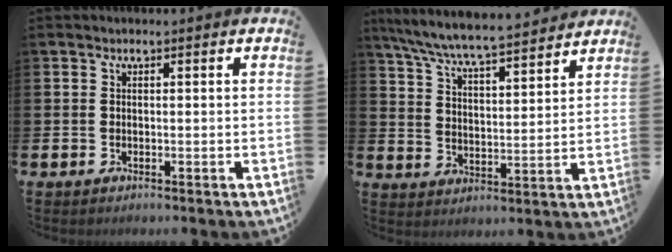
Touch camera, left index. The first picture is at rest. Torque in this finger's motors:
{"motor_torque": [0.57, -1.30, 0.86, 0.21]}